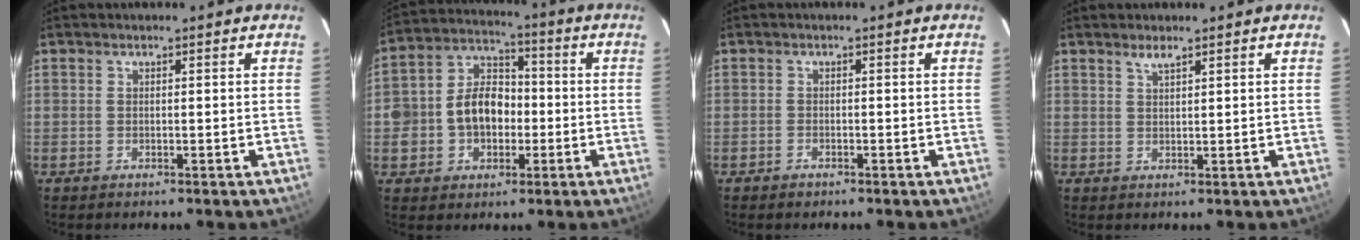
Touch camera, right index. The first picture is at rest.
{"total": 10.7, "force": [-1.7, 8.5, 6.3], "torque": [-0.133, 0.035, -0.022]}
{"total": 1.0, "force": [-0.8, 0.6, 0.1], "torque": [-0.003, 0.004, -0.014]}
{"total": 1.7, "force": [1.3, 0.2, 1.0], "torque": [-0.018, 0.002, 0.024]}